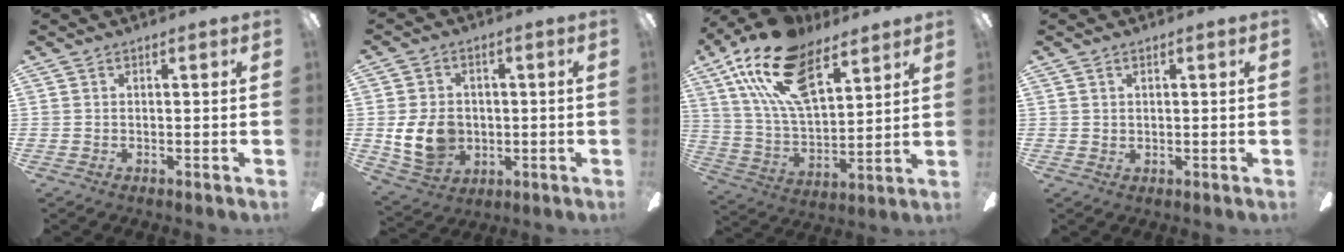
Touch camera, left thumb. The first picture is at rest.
{"total": 11.4, "force": [-1.3, 9.0, 6.9], "torque": [-0.153, 0.011, -0.020]}
{"total": 21.1, "force": [12.4, 10.0, 13.8], "torque": [-0.265, -0.048, 0.218]}
{"total": 1.0, "force": [0.7, 0.7, 0.3], "torque": [-0.008, 0.003, 0.013]}